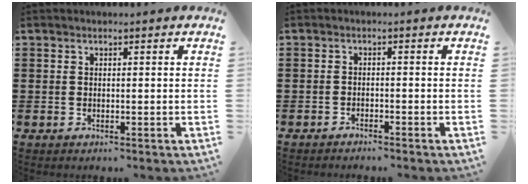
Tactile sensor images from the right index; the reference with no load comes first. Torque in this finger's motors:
{"motor_torque": [0.10, 0.25, -0.02, -0.02]}